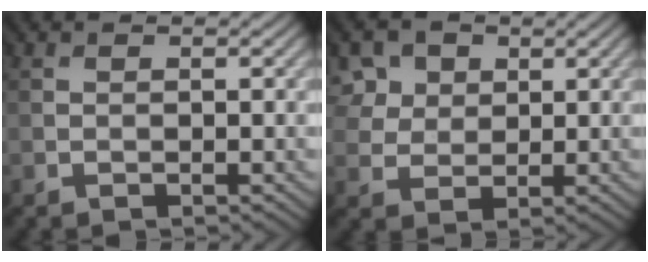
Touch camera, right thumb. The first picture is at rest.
{"total": 6.1, "force": [3.6, 4.7, 1.3], "torque": [-0.076, 0.007, 0.066]}